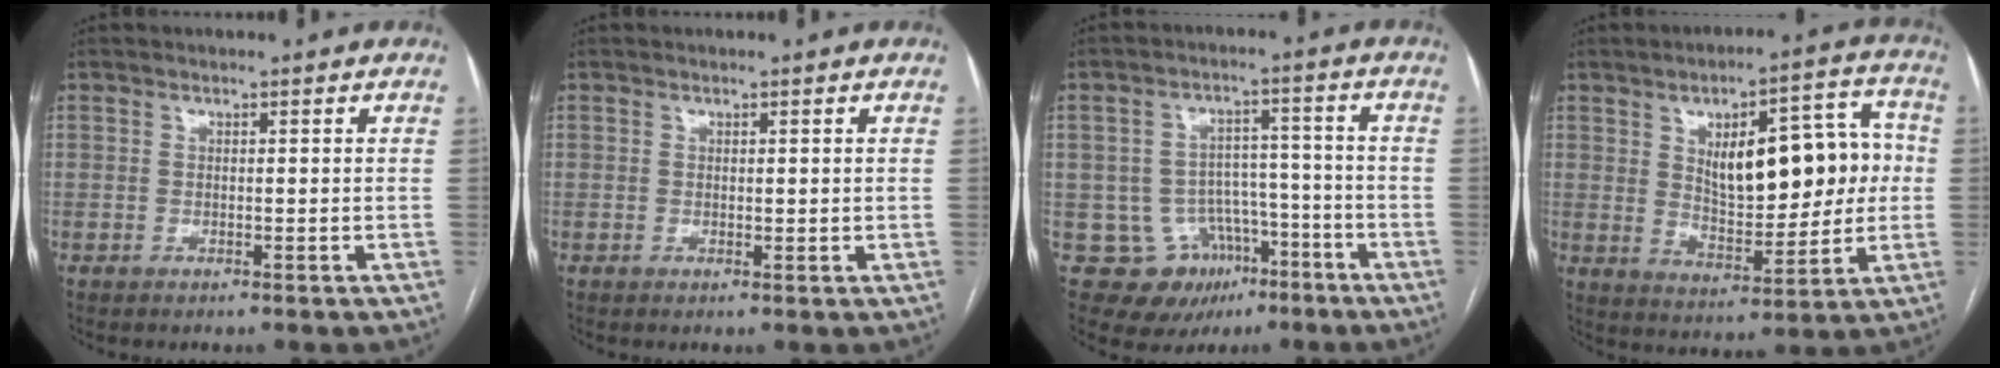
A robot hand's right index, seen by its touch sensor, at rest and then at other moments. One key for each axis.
{"total": 0.7, "fx": 0.3, "fy": 0.4, "fz": 0.5, "tx": -0.004, "ty": -0.003, "tz": 0.005}
{"total": 10.2, "fx": -4.6, "fy": 8.7, "fz": 2.5, "tx": -0.036, "ty": 0.030, "tz": -0.056}
{"total": 15.7, "fx": 2.5, "fy": 6.5, "fz": 14.1, "tx": -0.198, "ty": 0.029, "tz": 0.049}